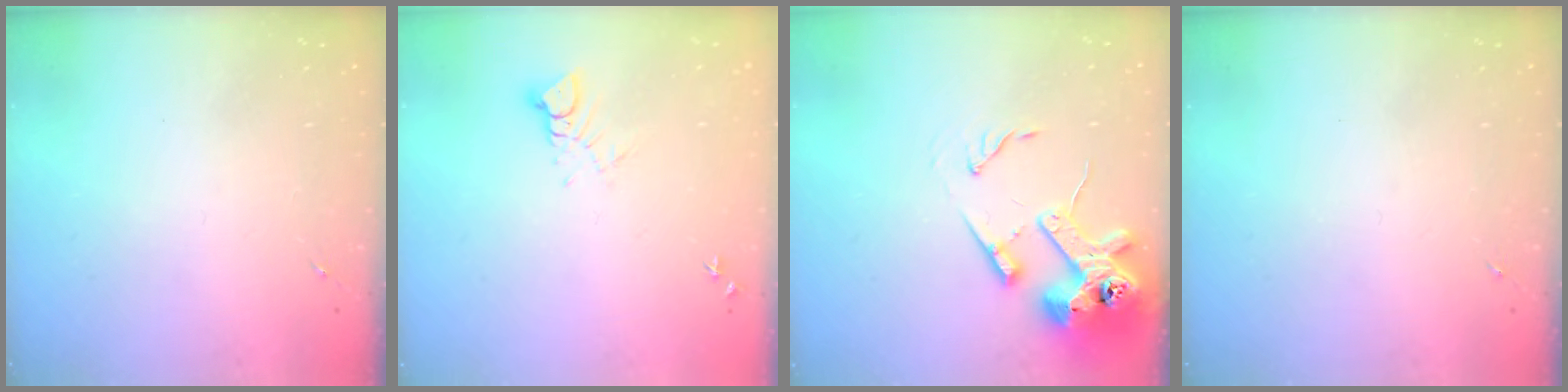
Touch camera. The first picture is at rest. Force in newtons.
{"total": 4.1, "press": 4.1, "slide": 0.2}
{"total": 15.7, "press": 15.5, "slide": 2.1}
{"total": 0.0}